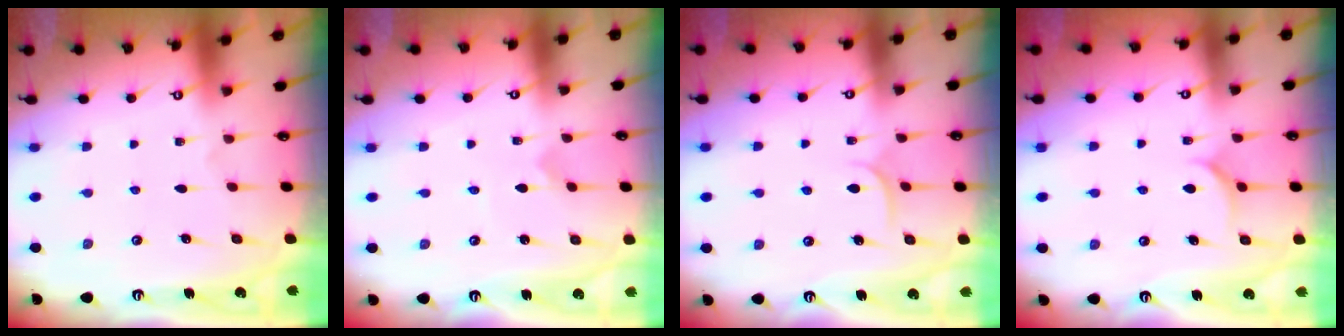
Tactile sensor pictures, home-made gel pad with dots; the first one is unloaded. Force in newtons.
{"total": 0.7, "press": 0.7, "slide": 0.0}
{"total": 5.9, "press": 5.9, "slide": 0.4}
{"total": 6.4, "press": 6.4, "slide": 0.5}